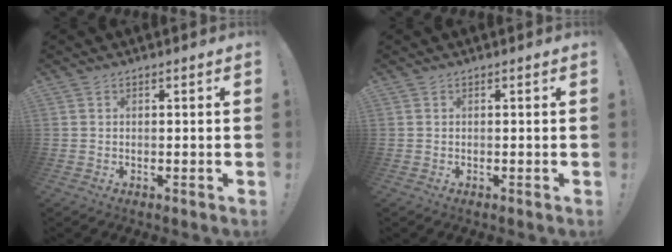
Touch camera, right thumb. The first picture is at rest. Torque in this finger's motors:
{"motor_torque": [-0.01, 0.00, -0.04, 0.15, 0.00]}